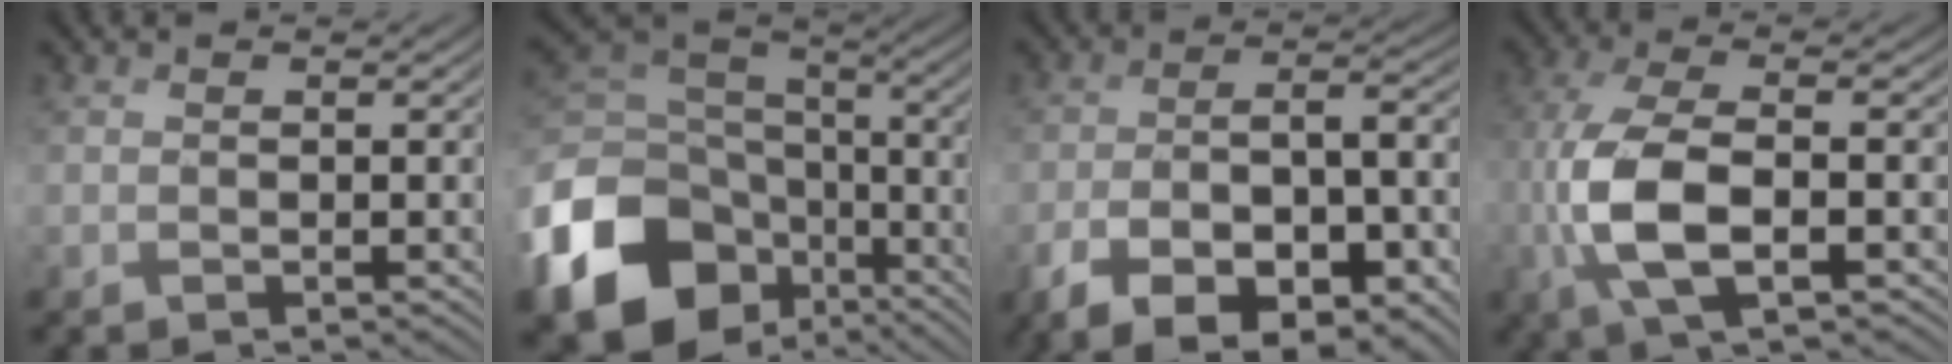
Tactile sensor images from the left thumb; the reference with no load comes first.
{"total": 18.4, "force": [-8.5, 13.8, 8.8], "torque": [-0.258, -0.047, -0.150]}
{"total": 13.7, "force": [-7.2, 5.9, 10.1], "torque": [-0.161, -0.025, -0.108]}
{"total": 9.4, "force": [-2.4, 3.6, 8.4], "torque": [-0.189, -0.005, -0.050]}